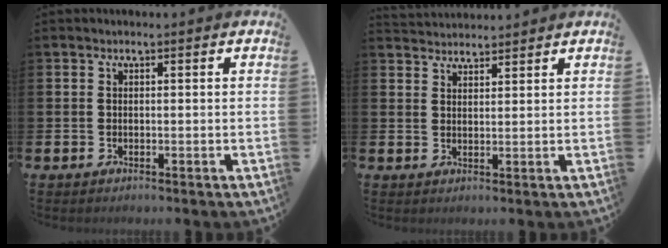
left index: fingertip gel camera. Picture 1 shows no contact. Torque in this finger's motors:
{"motor_torque": [0.18, -1.71, -0.03, 0.02]}